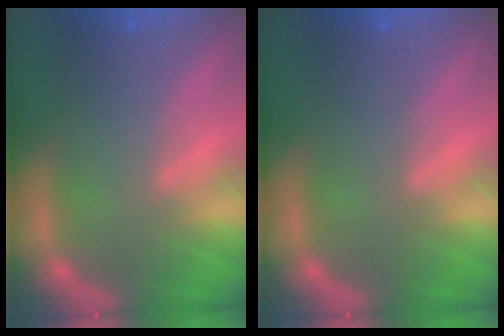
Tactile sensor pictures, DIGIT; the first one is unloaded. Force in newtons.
{"total": 0.0}